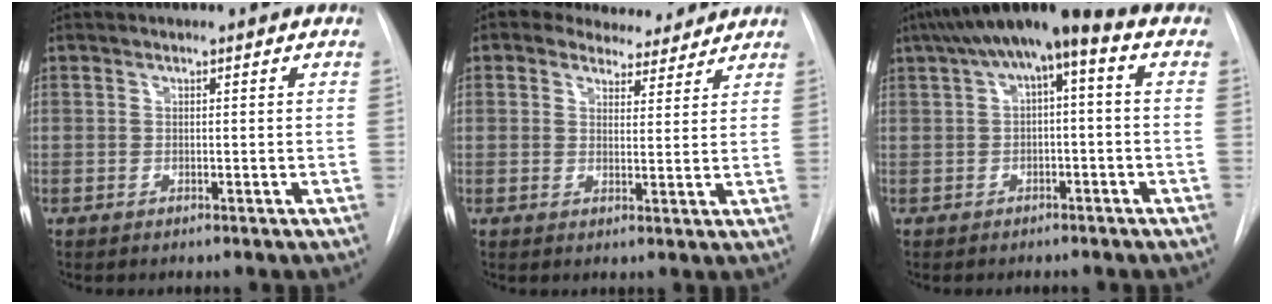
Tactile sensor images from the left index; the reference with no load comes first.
{"total": 8.2, "force": [7.3, 3.4, 1.9], "torque": [-0.016, 0.007, 0.088]}
{"total": 10.2, "force": [3.0, 2.7, 9.3], "torque": [-0.162, 0.053, 0.041]}